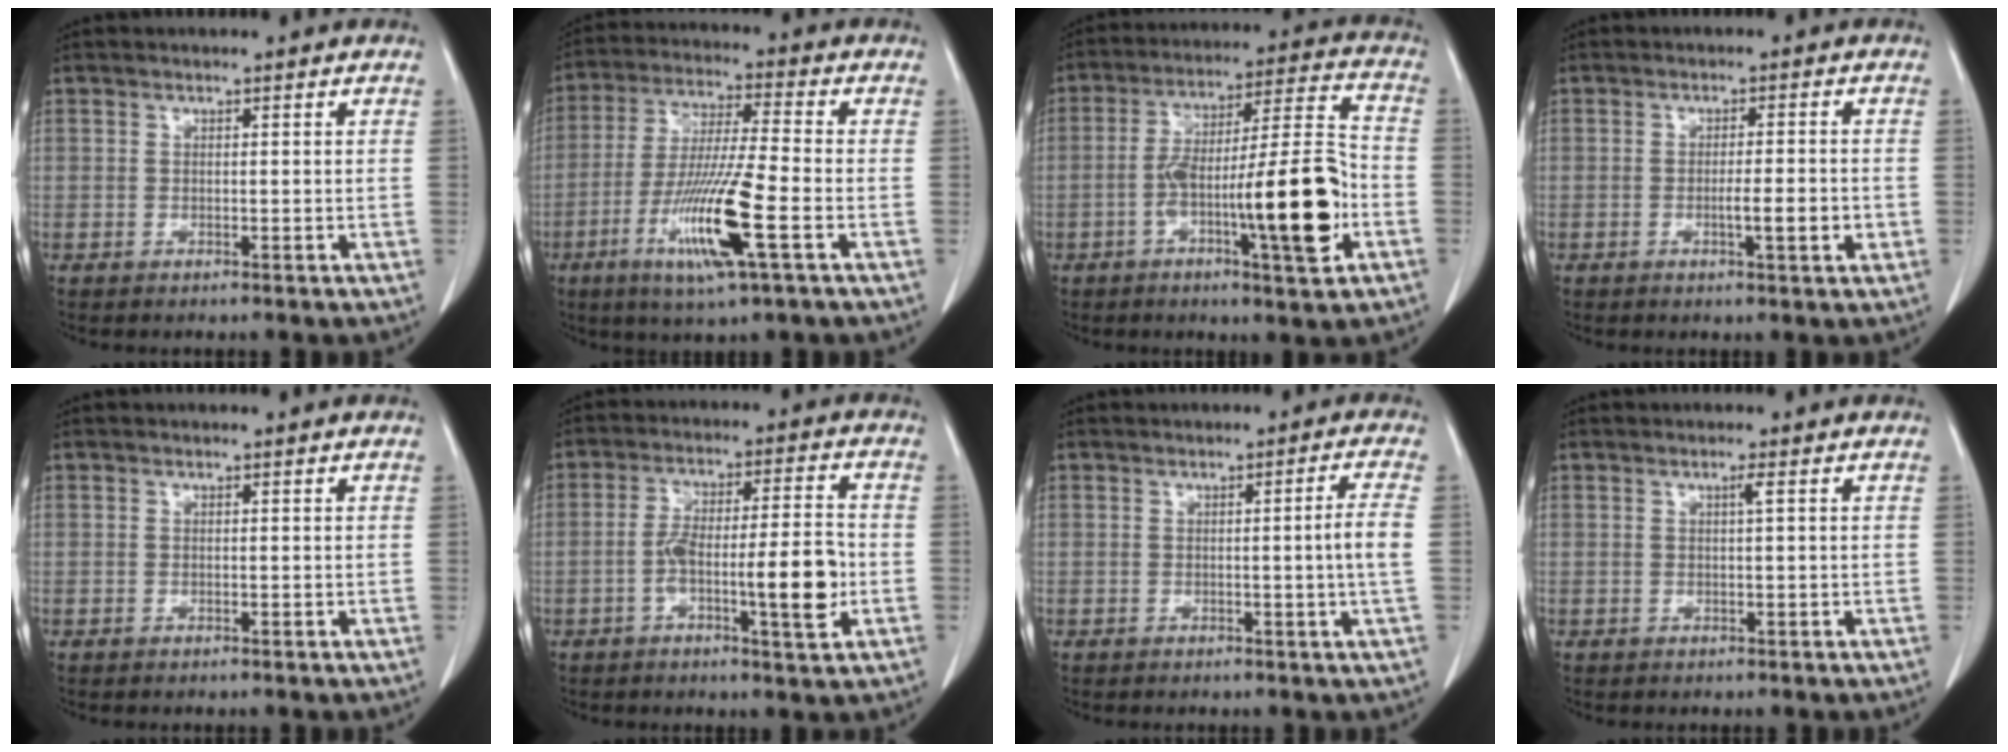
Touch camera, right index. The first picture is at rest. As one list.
[{"total": 13.6, "force": [-5.0, 0.2, 12.7], "torque": [-0.252, -0.024, -0.094]}, {"total": 17.4, "force": [-5.3, 1.7, 16.5], "torque": [-0.260, 0.014, -0.078]}, {"total": 4.2, "force": [-1.2, 0.3, 4.0], "torque": [-0.064, -0.003, -0.016]}, {"total": 0.0}, {"total": 11.1, "force": [-2.9, 1.4, 10.6], "torque": [-0.178, 0.012, -0.045]}, {"total": 4.0, "force": [-0.3, -1.3, 3.8], "torque": [-0.055, -0.005, -0.005]}, {"total": 0.9, "force": [0.3, -0.2, 0.8], "torque": [-0.019, 0.000, 0.006]}]